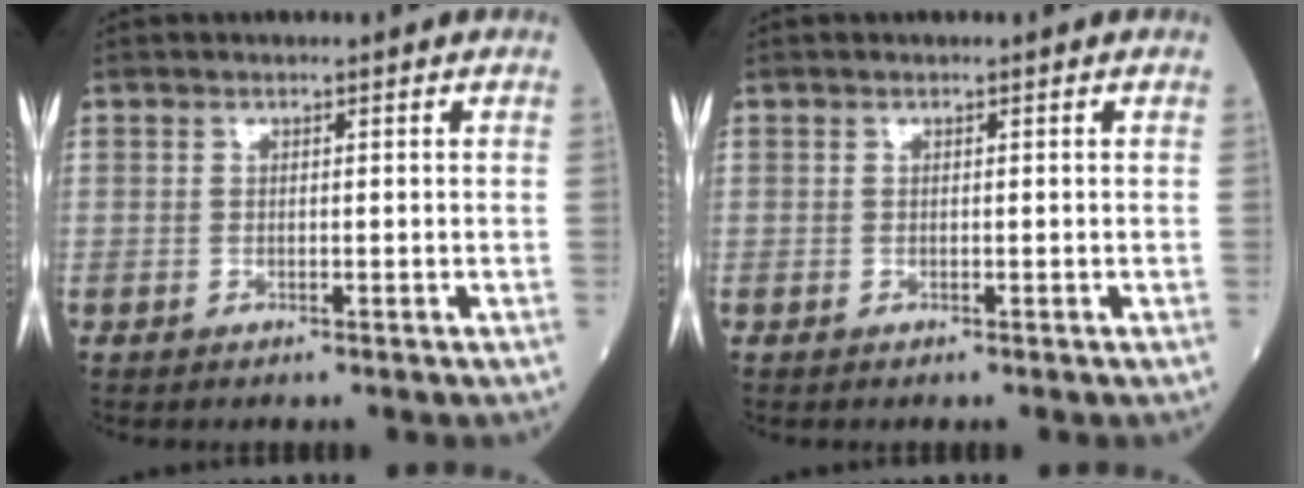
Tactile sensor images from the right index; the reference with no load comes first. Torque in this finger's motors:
{"motor_torque": [0.00, 0.00, 0.00, -0.01]}